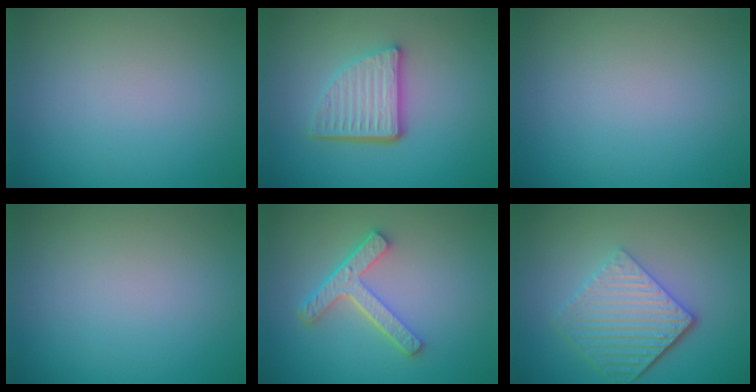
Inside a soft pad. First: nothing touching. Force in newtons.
{"total": 4.8, "press": 3.4, "slide": 3.3}
{"total": 0.0}
{"total": 0.0}
{"total": 4.3, "press": 3.2, "slide": 2.8}
{"total": 5.5, "press": 4.2, "slide": 3.5}